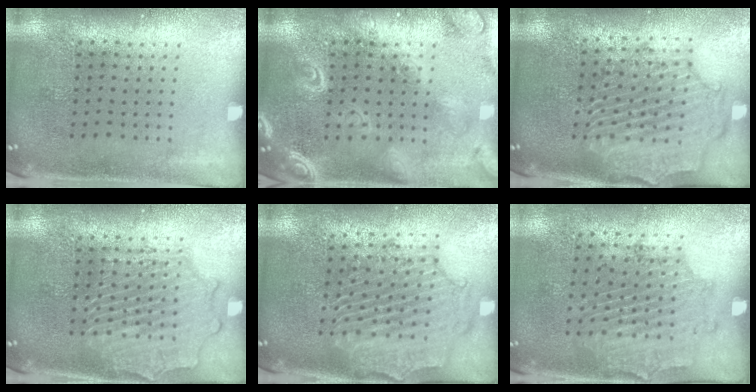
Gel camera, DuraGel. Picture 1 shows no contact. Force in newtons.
{"total": 3.8, "press": 3.8, "slide": 0.5}
{"total": 2.3, "press": 2.2, "slide": 0.9}
{"total": 2.9, "press": 2.9, "slide": 0.3}
{"total": 2.3, "press": 2.1, "slide": 0.8}
{"total": 1.7, "press": 1.2, "slide": 1.2}